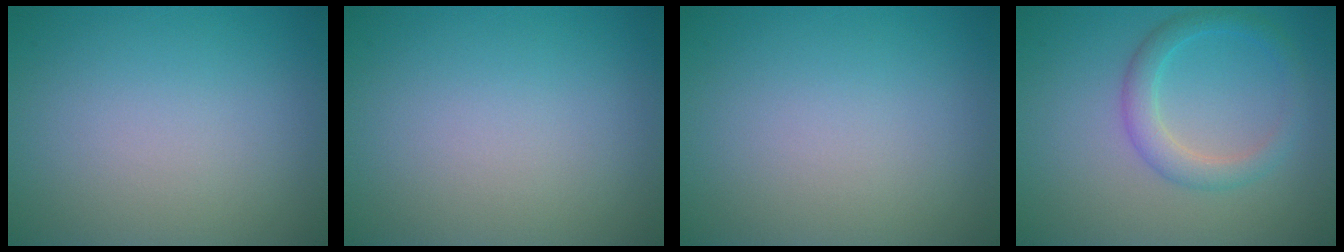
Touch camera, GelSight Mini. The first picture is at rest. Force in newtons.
{"total": 0.0}
{"total": 0.0}
{"total": 2.7, "press": 2.7, "slide": 0.1}